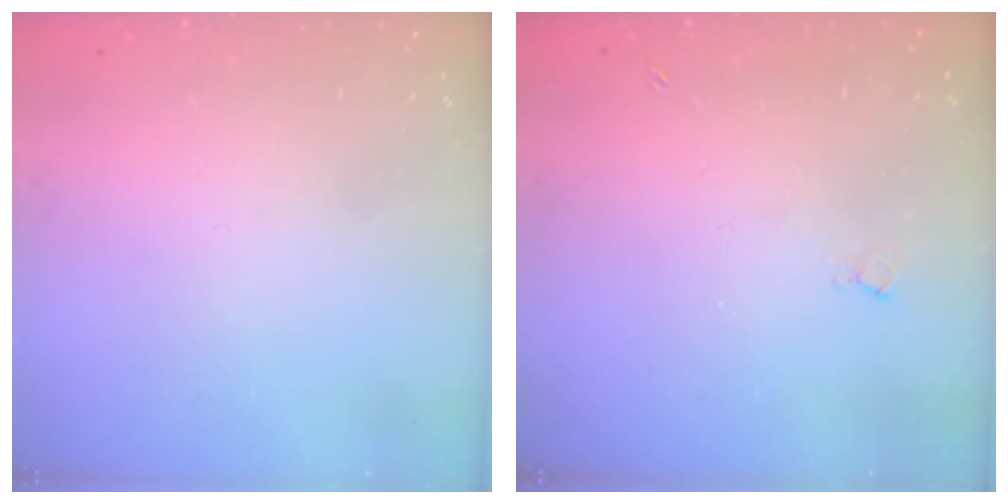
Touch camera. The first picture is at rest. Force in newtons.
{"total": 2.5, "press": 2.4, "slide": 0.6}